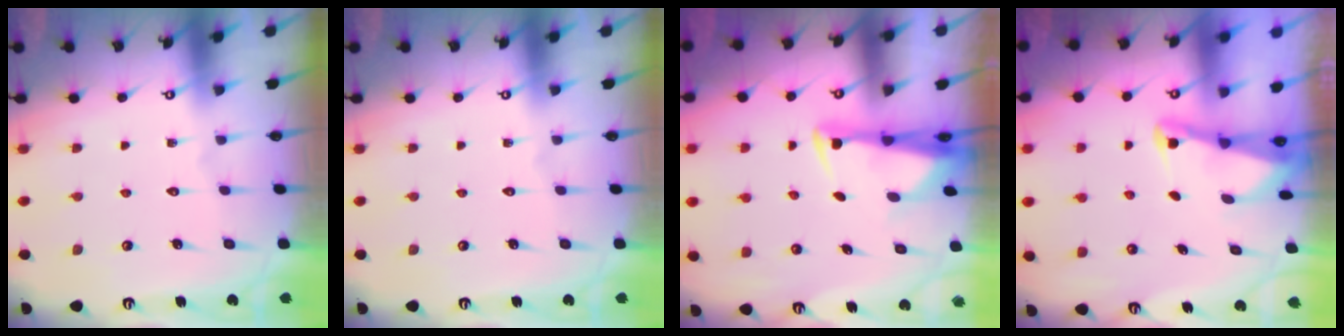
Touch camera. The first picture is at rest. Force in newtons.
{"total": 0.0}
{"total": 3.0, "press": 2.8, "slide": 0.9}
{"total": 2.1, "press": 2.1, "slide": 0.3}